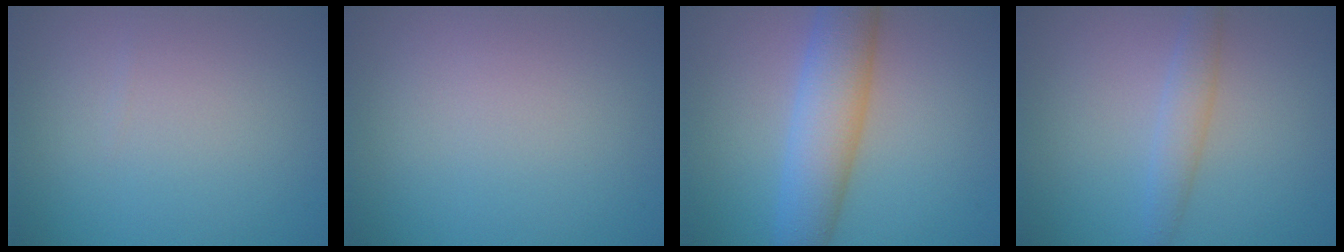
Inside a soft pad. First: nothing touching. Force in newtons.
{"total": 0.0}
{"total": 6.5, "press": 6.5, "slide": 0.1}
{"total": 2.2, "press": 2.2, "slide": 0.2}